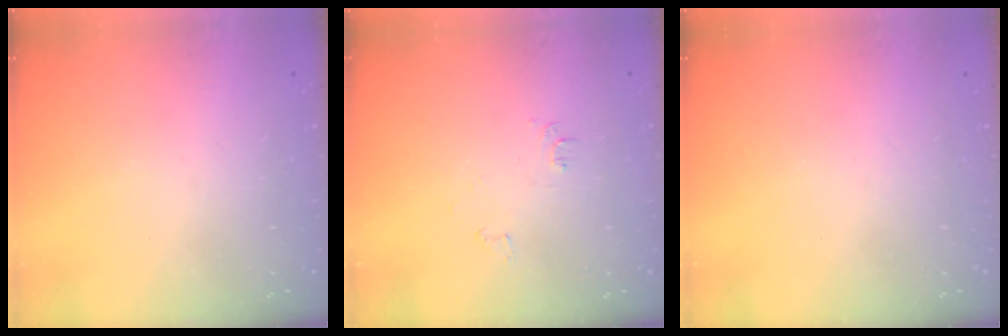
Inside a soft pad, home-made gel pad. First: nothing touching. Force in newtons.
{"total": 3.5, "press": 3.4, "slide": 0.5}
{"total": 0.0}